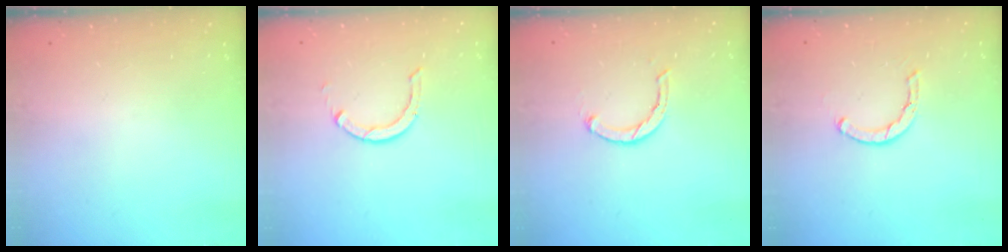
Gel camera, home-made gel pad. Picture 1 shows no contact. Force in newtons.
{"total": 2.9, "press": 2.9, "slide": 0.4}
{"total": 3.3, "press": 3.2, "slide": 0.7}
{"total": 1.6, "press": 1.6, "slide": 0.1}